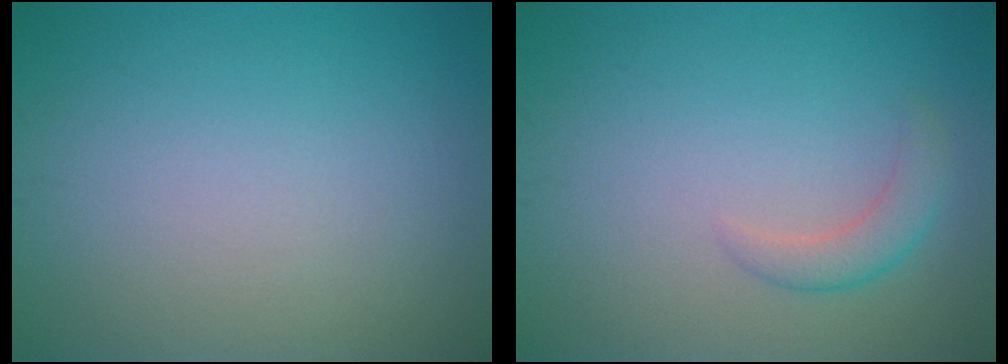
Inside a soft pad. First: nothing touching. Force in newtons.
{"total": 2.0, "press": 2.0, "slide": 0.2}